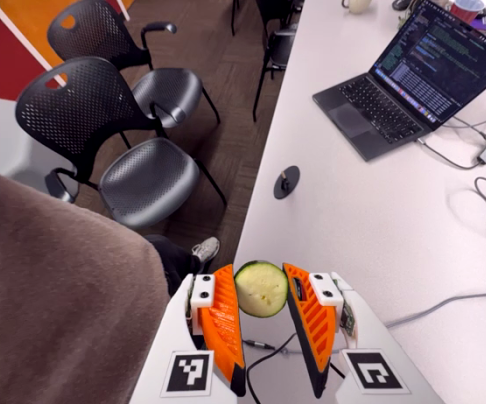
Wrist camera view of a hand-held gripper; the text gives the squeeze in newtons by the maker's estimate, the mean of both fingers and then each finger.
{"total": 8.4, "left": 7.8, "right": 8.9}